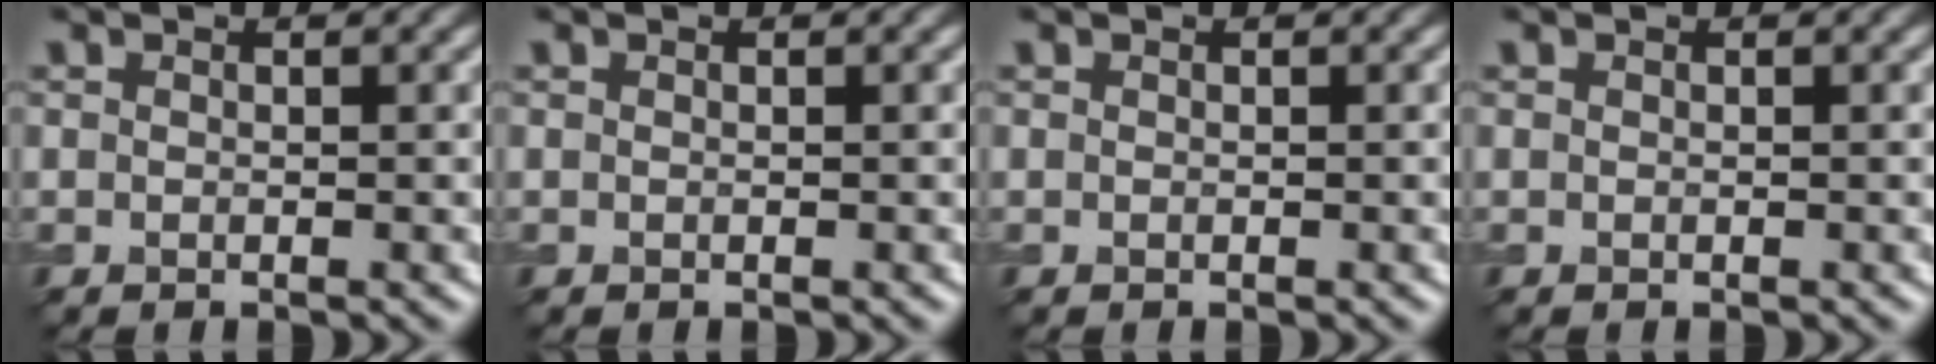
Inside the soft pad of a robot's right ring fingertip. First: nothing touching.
{"total": 0.0}
{"total": 0.0}
{"total": 0.0}